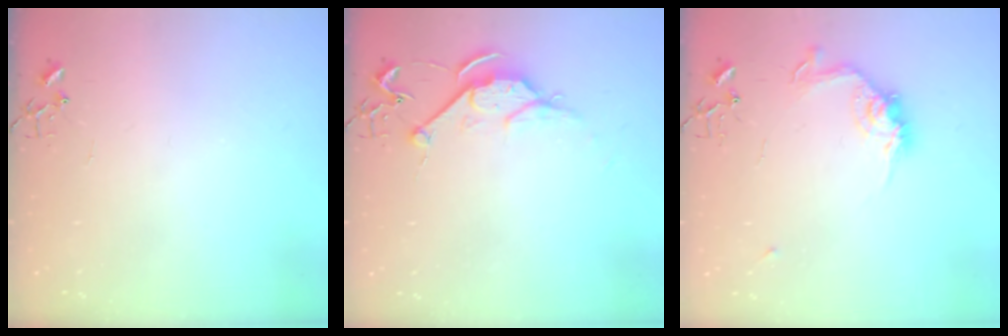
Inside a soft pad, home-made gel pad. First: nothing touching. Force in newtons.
{"total": 7.9, "press": 7.8, "slide": 0.9}
{"total": 10.9, "press": 10.9, "slide": 0.5}